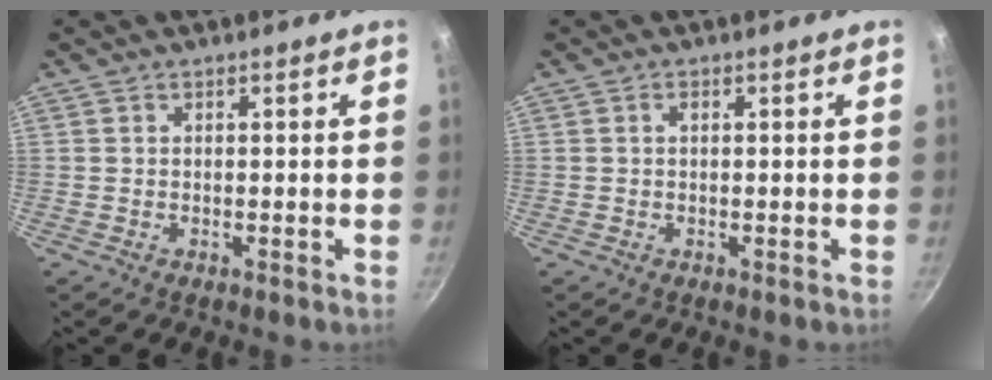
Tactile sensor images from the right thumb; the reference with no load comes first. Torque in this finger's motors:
{"motor_torque": [-0.11, 0.30, 0.65, -0.16, 0.00]}